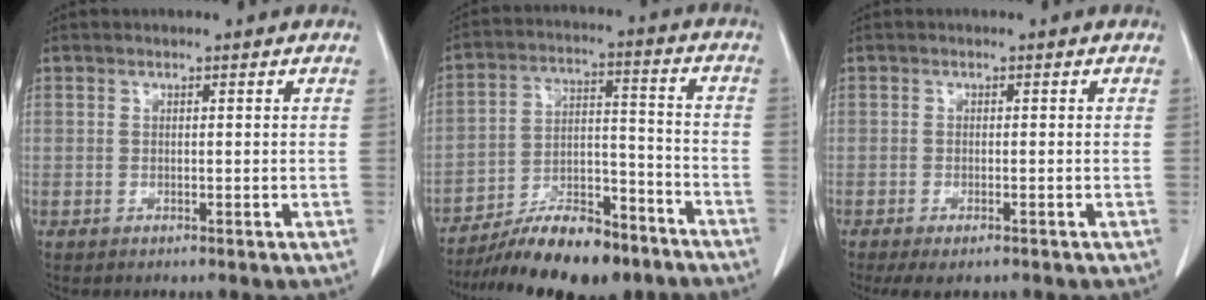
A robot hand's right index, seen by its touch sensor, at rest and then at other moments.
{"total": 15.5, "force": [-12.2, 4.7, 8.2], "torque": [-0.128, 0.023, -0.203]}
{"total": 3.8, "force": [-2.7, 1.1, 2.5], "torque": [-0.037, -0.010, -0.036]}